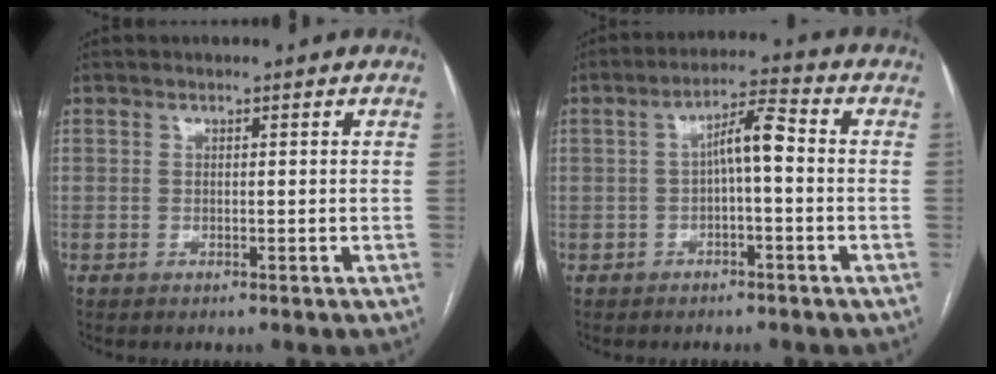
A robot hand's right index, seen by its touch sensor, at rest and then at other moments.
{"total": 5.4, "force": [-0.3, 0.9, 5.3], "torque": [-0.086, 0.024, -0.005]}